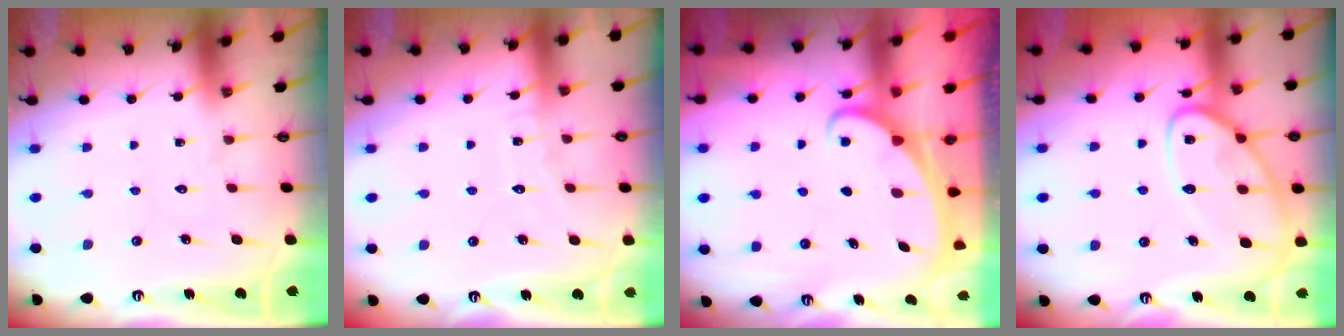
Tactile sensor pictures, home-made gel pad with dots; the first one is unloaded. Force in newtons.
{"total": 4.7, "press": 4.7, "slide": 0.5}
{"total": 1.9, "press": 1.9, "slide": 0.3}
{"total": 14.1, "press": 14.1, "slide": 1.2}